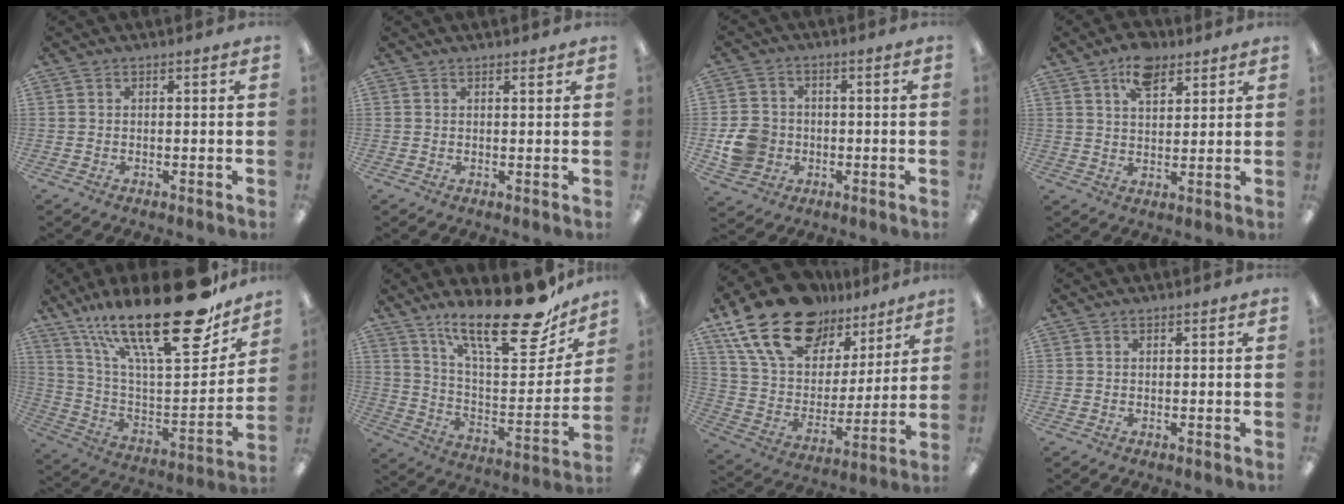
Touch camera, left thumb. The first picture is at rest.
{"total": 1.1, "force": [0.9, 0.3, 0.5], "torque": [-0.002, -0.003, 0.015]}
{"total": 8.2, "force": [-1.6, 7.5, 3.1], "torque": [-0.063, 0.018, -0.025]}
{"total": 8.4, "force": [5.5, 4.5, 4.5], "torque": [-0.070, -0.016, 0.097]}
{"total": 29.4, "force": [19.8, 8.4, 20.0], "torque": [-0.334, -0.128, 0.332]}
{"total": 23.7, "force": [18.2, 6.5, 13.7], "torque": [-0.203, -0.129, 0.299]}
{"total": 21.6, "force": [15.2, 11.6, 10.2], "torque": [-0.201, -0.088, 0.276]}
{"total": 0.5, "force": [0.2, 0.4, 0.3], "torque": [-0.006, 0.005, 0.002]}